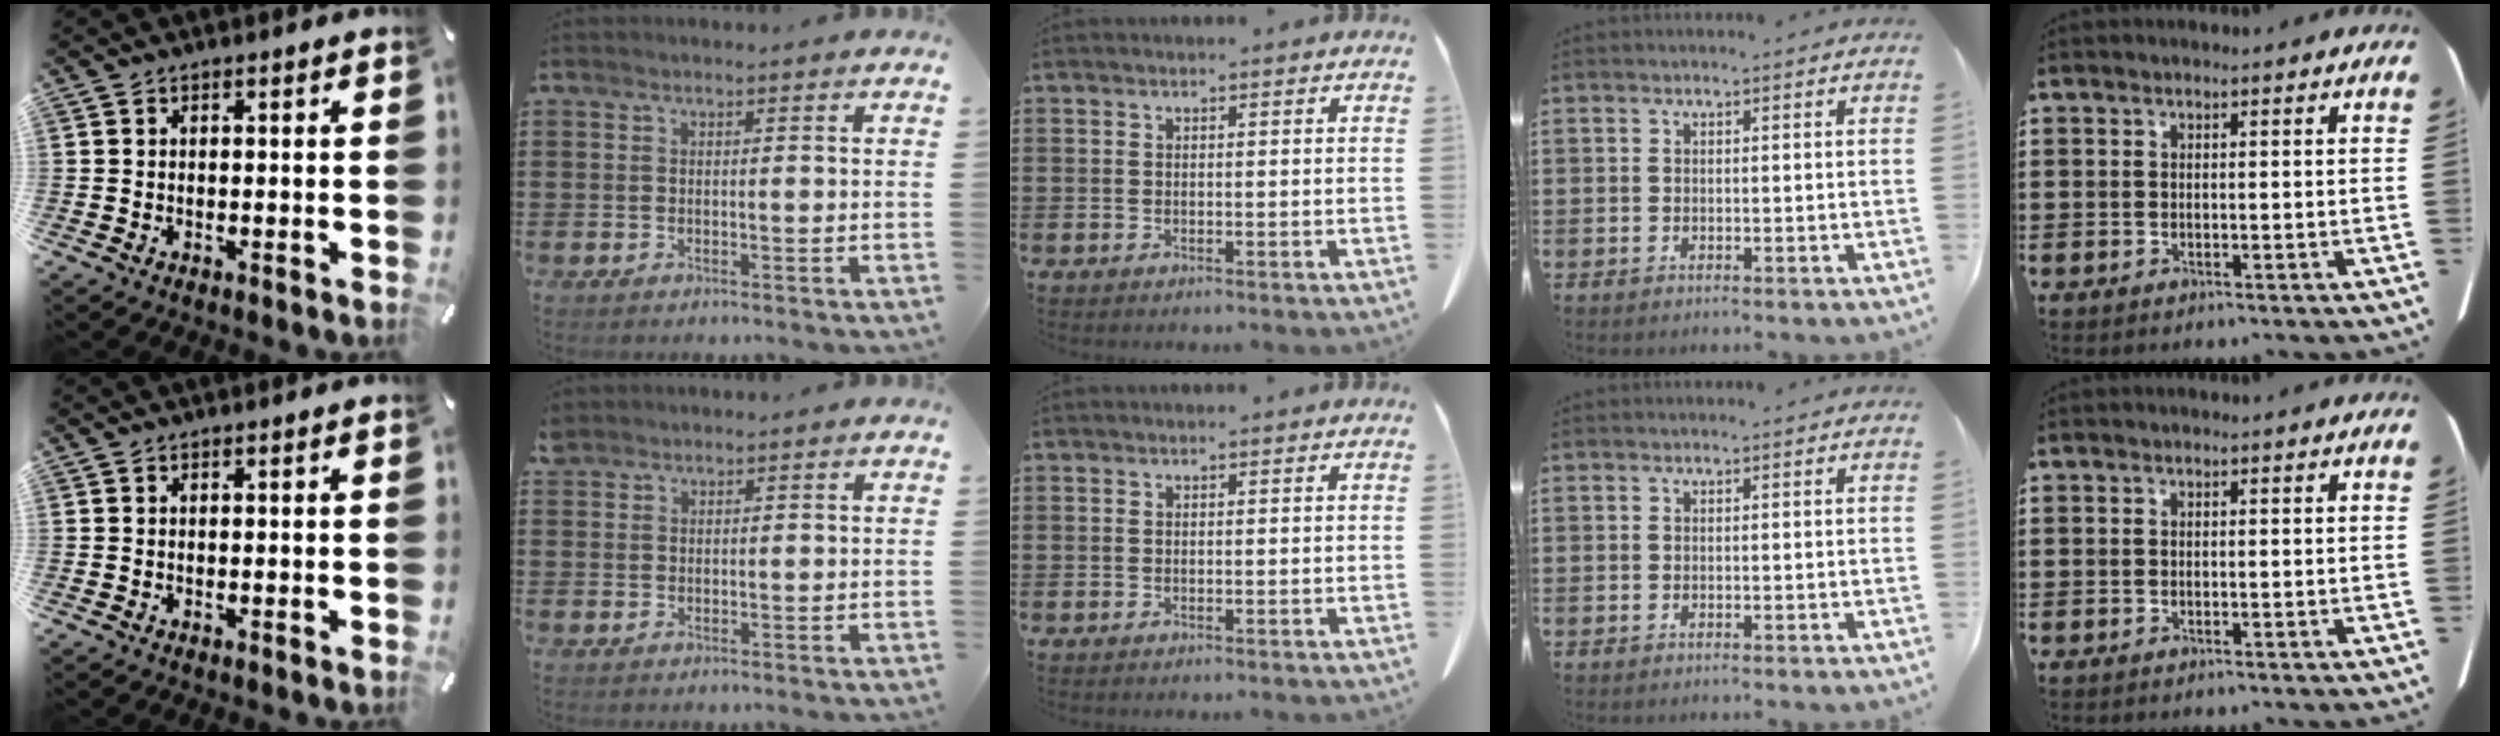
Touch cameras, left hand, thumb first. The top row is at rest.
{"index": {"total": 1.5, "force": [1.4, 0.7, 0.2], "torque": [-0.007, 0.003, 0.028]}}